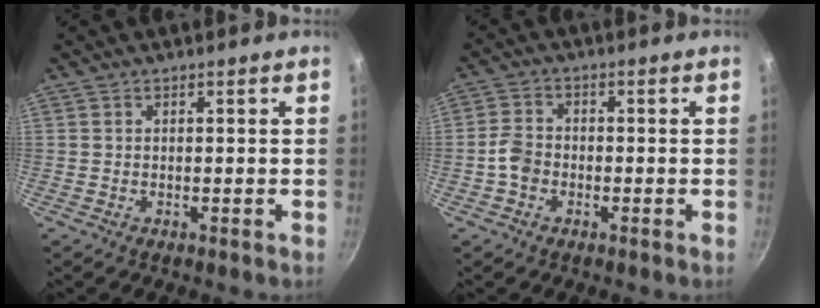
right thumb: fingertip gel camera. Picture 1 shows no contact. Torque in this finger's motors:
{"motor_torque": [0.97, 0.72, 0.66, -0.39, 0.01]}